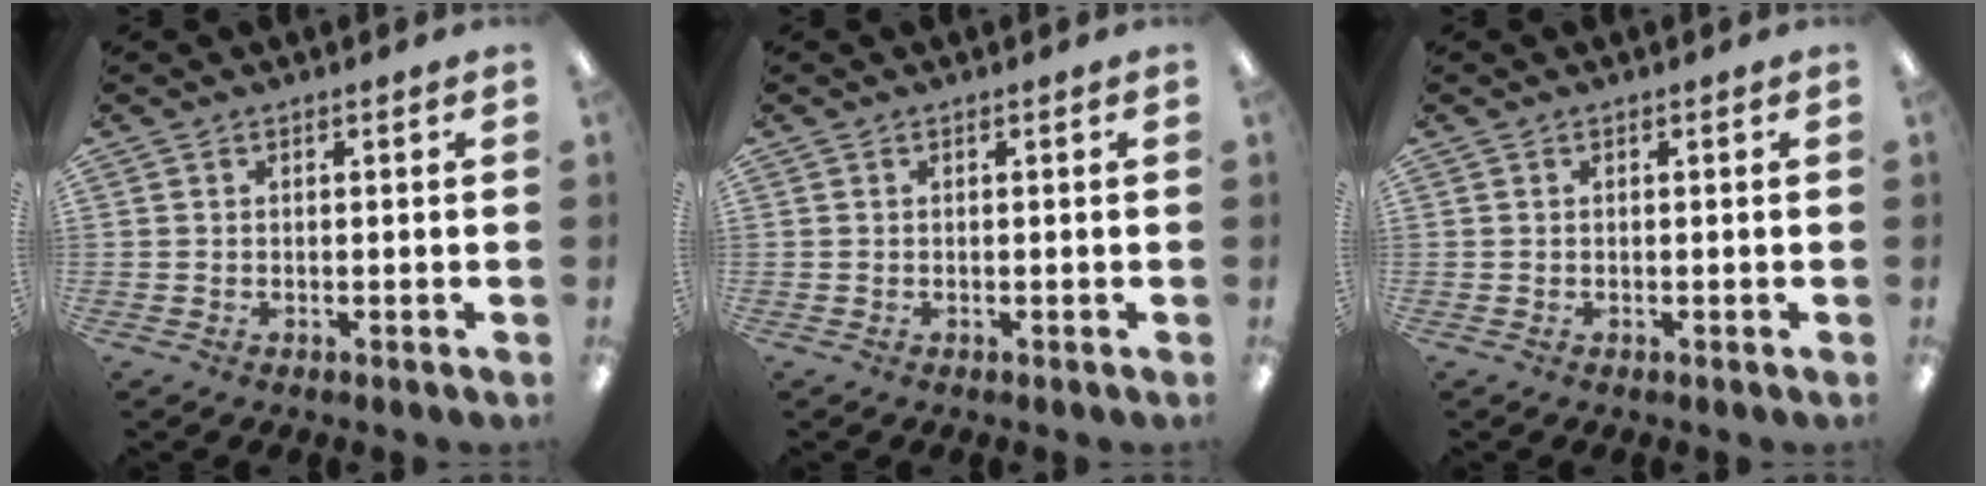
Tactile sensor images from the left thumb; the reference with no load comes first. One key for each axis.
{"total": 0.0}
{"total": 0.0}